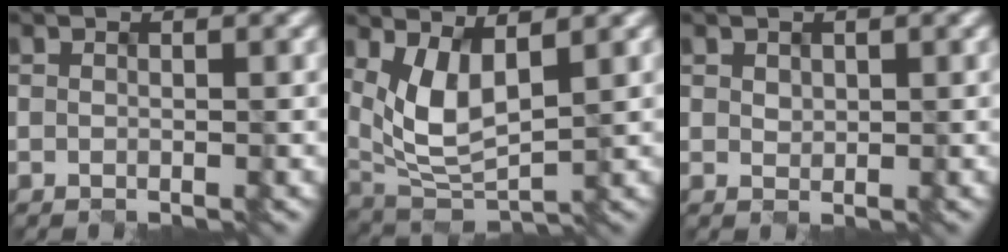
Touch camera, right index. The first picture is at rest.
{"total": 4.7, "force": [1.6, 2.1, 3.9], "torque": [-0.095, -0.015, 0.044]}
{"total": 0.5, "force": [0.3, 0.4, -0.1], "torque": [-0.002, -0.003, 0.018]}